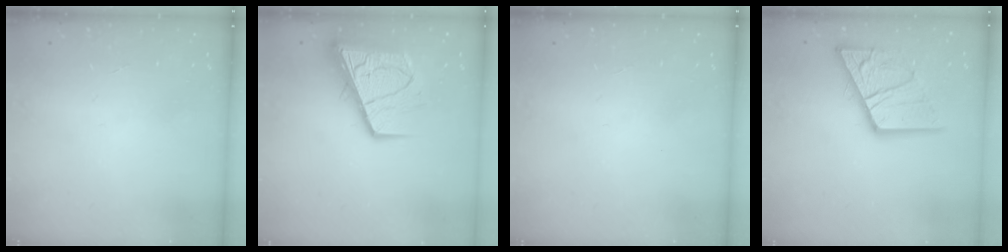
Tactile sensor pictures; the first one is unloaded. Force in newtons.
{"total": 14.4, "press": 14.3, "slide": 1.6}
{"total": 0.0}
{"total": 18.5, "press": 18.4, "slide": 1.9}